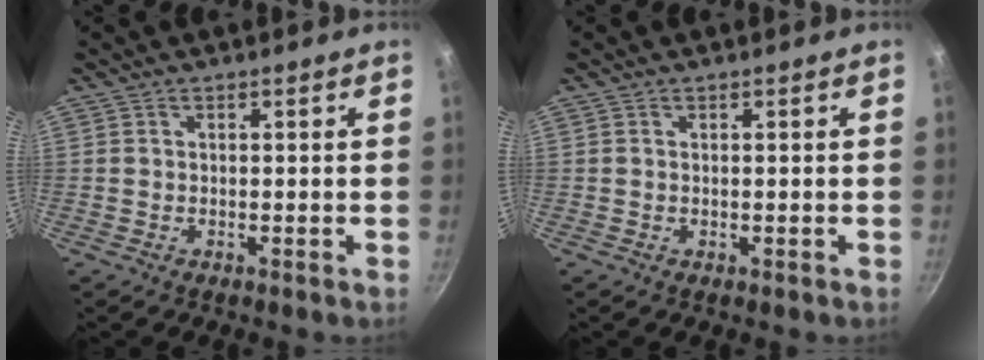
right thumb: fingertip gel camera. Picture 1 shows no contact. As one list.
[{"total": 0.0}]